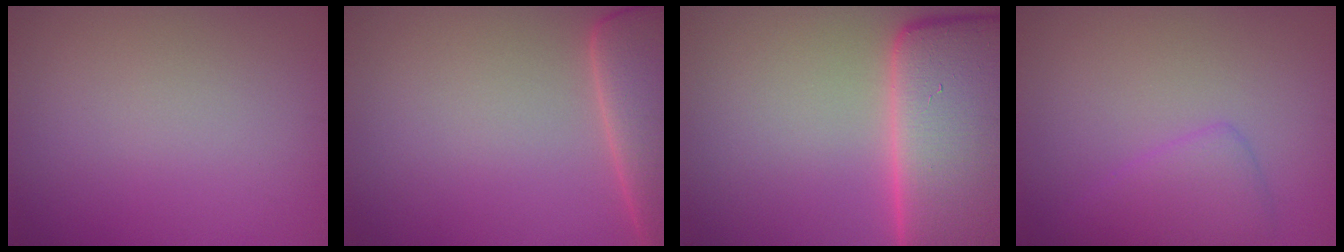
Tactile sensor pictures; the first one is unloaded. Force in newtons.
{"total": 7.6, "press": 7.5, "slide": 1.2}
{"total": 19.1, "press": 19.1, "slide": 1.9}
{"total": 2.8, "press": 2.8, "slide": 0.2}